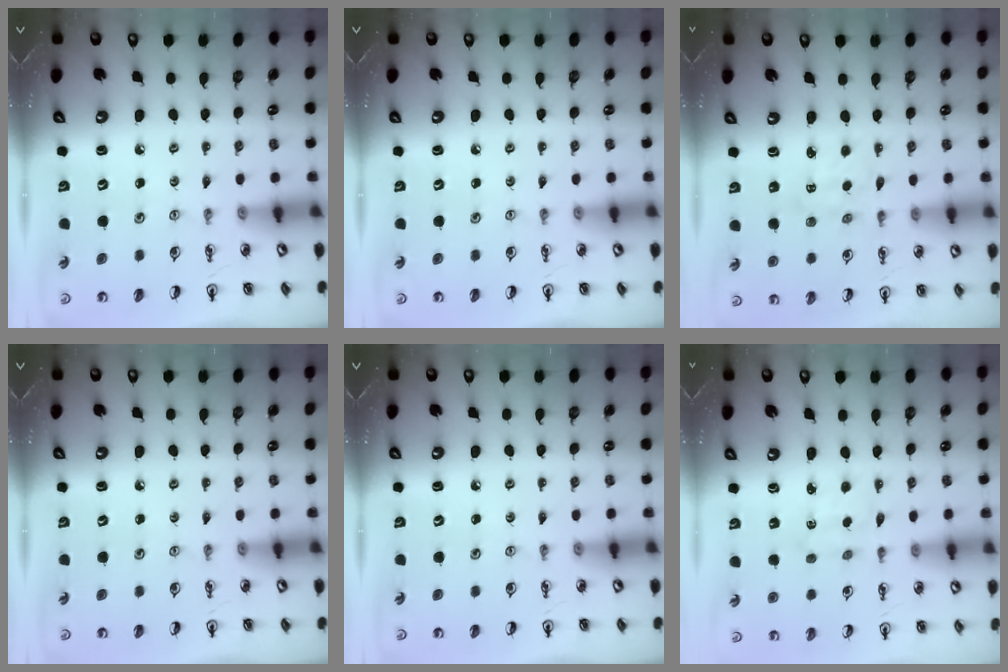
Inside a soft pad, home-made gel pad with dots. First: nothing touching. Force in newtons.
{"total": 0.0}
{"total": 2.9, "press": 2.8, "slide": 0.4}
{"total": 0.0}
{"total": 0.0}
{"total": 2.1, "press": 2.0, "slide": 0.6}